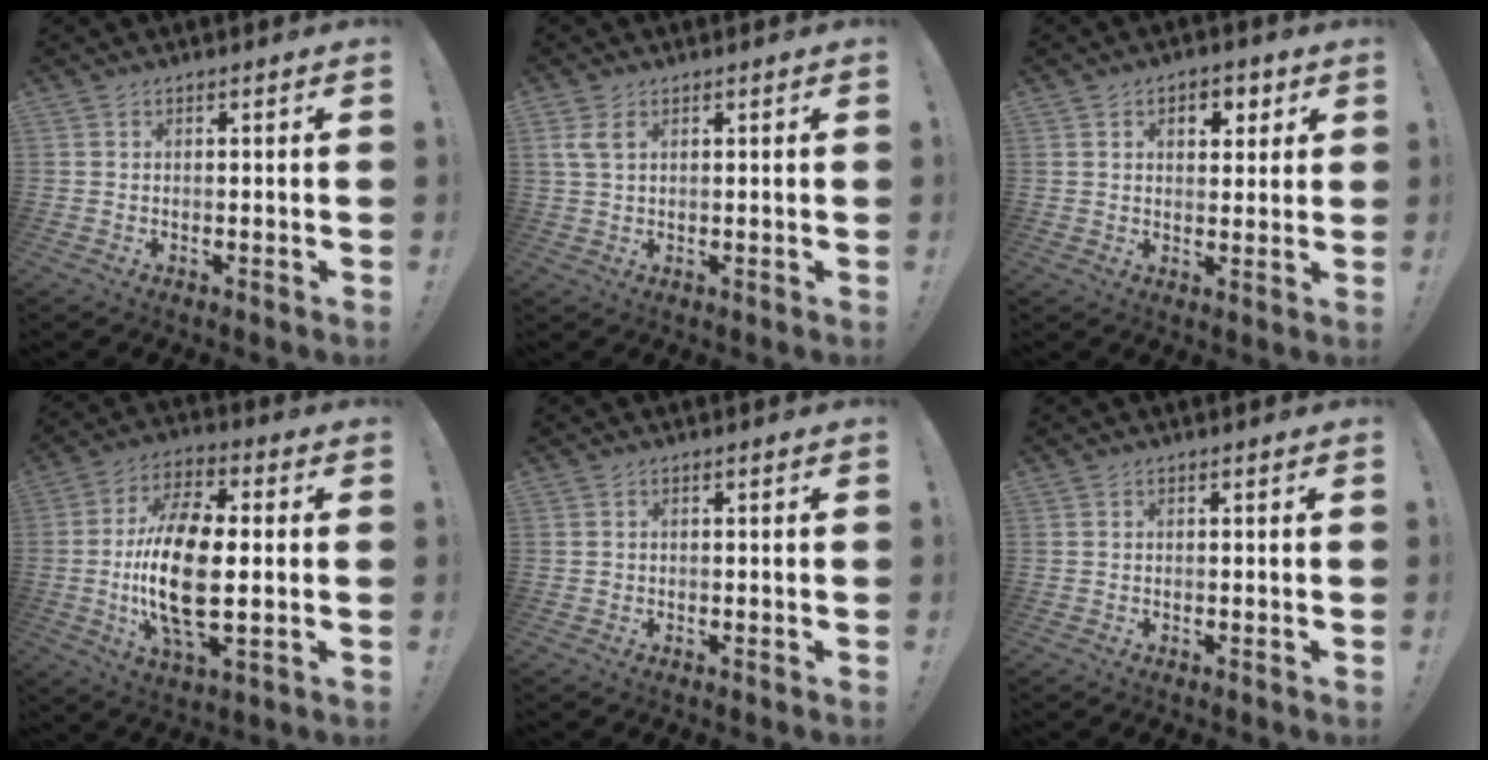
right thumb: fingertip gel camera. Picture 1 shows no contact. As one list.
[{"total": 4.2, "force": [1.9, 2.3, 2.9], "torque": [-0.057, -0.001, 0.037]}, {"total": 5.7, "force": [2.3, 4.1, 3.3], "torque": [-0.026, -0.004, 0.034]}, {"total": 19.5, "force": [-1.1, 8.9, 17.3], "torque": [-0.350, -0.006, -0.023]}, {"total": 0.7, "force": [0.0, 0.7, 0.1], "torque": [-0.008, 0.006, 0.001]}, {"total": 0.0}]